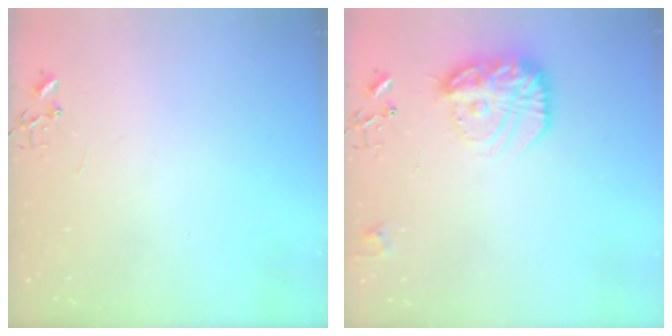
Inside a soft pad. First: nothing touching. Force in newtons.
{"total": 18.0, "press": 18.0, "slide": 1.3}